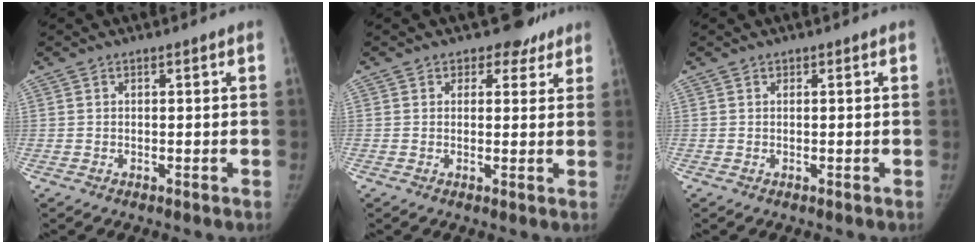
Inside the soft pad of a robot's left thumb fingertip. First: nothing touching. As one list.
[{"total": 4.0, "force": [2.9, 2.7, 0.2], "torque": [0.025, -0.014, 0.032]}, {"total": 0.0}]